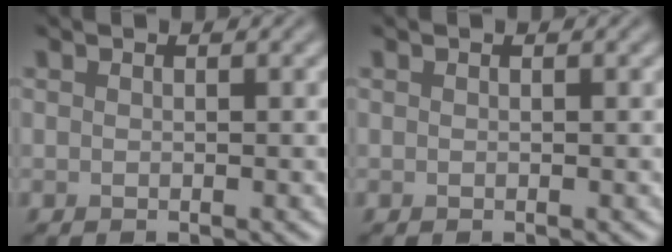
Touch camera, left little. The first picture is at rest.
{"total": 0.0}